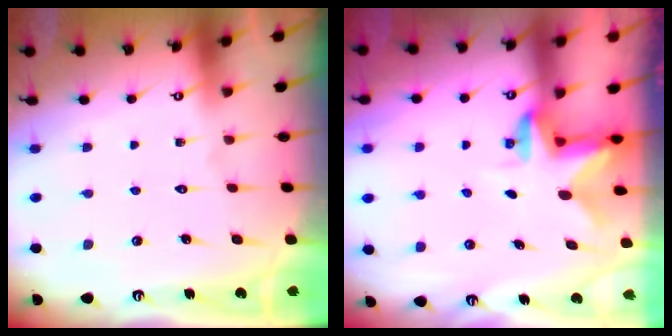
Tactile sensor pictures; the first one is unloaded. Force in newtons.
{"total": 2.4, "press": 2.4, "slide": 0.4}